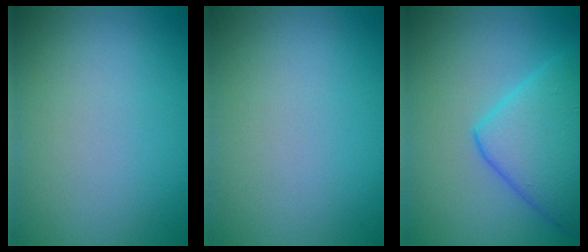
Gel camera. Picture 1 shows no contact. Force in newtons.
{"total": 0.0}
{"total": 7.1, "press": 7.1, "slide": 0.3}